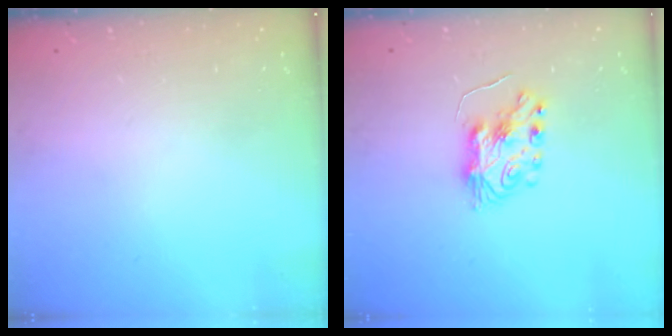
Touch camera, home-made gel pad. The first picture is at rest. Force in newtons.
{"total": 8.7, "press": 8.6, "slide": 0.9}